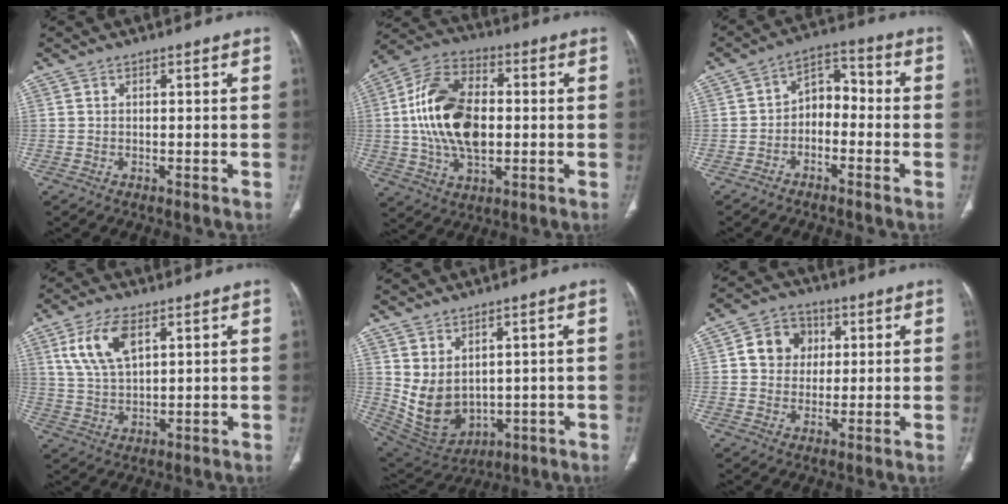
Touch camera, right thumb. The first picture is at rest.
{"total": 18.0, "force": [0.1, 10.7, 14.5], "torque": [-0.263, 0.018, 0.001]}
{"total": 6.8, "force": [-2.2, 4.8, 4.3], "torque": [-0.045, 0.043, -0.051]}
{"total": 9.2, "force": [4.1, 4.3, 7.0], "torque": [-0.139, -0.011, 0.085]}
{"total": 10.1, "force": [1.6, 7.1, 7.0], "torque": [-0.115, -0.018, 0.067]}
{"total": 8.3, "force": [1.7, 7.2, 3.7], "torque": [-0.027, 0.001, 0.023]}